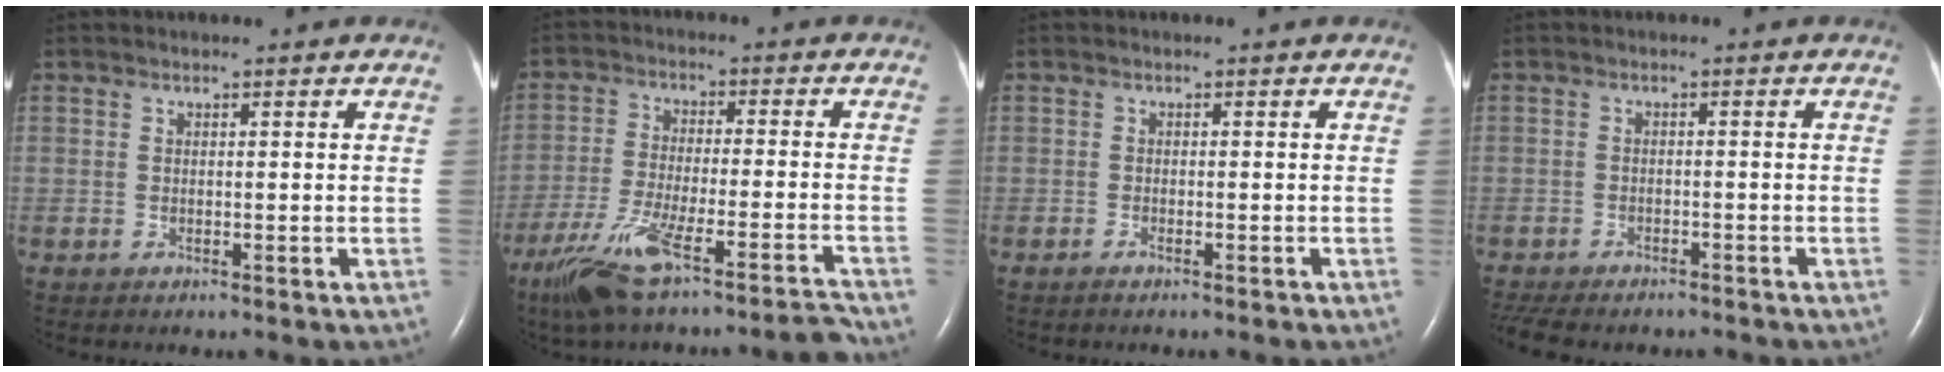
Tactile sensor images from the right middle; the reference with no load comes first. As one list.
[{"total": 12.8, "force": [-10.2, -0.1, 7.8], "torque": [-0.146, -0.014, -0.174]}, {"total": 1.0, "force": [-0.9, 0.1, 0.5], "torque": [-0.014, -0.001, -0.013]}, {"total": 11.7, "force": [-10.0, 3.7, 4.8], "torque": [-0.101, -0.009, -0.133]}]